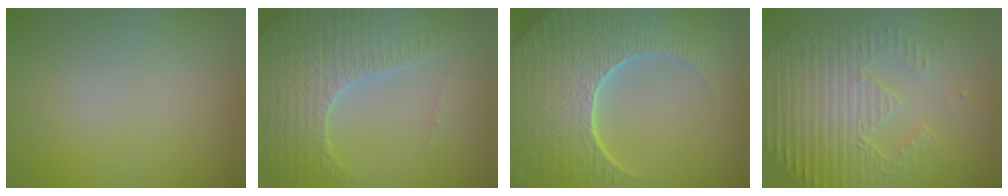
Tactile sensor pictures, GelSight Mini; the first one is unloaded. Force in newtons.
{"total": 5.0, "press": 4.4, "slide": 2.3}
{"total": 9.3, "press": 6.6, "slide": 6.6}
{"total": 5.4, "press": 3.6, "slide": 4.0}